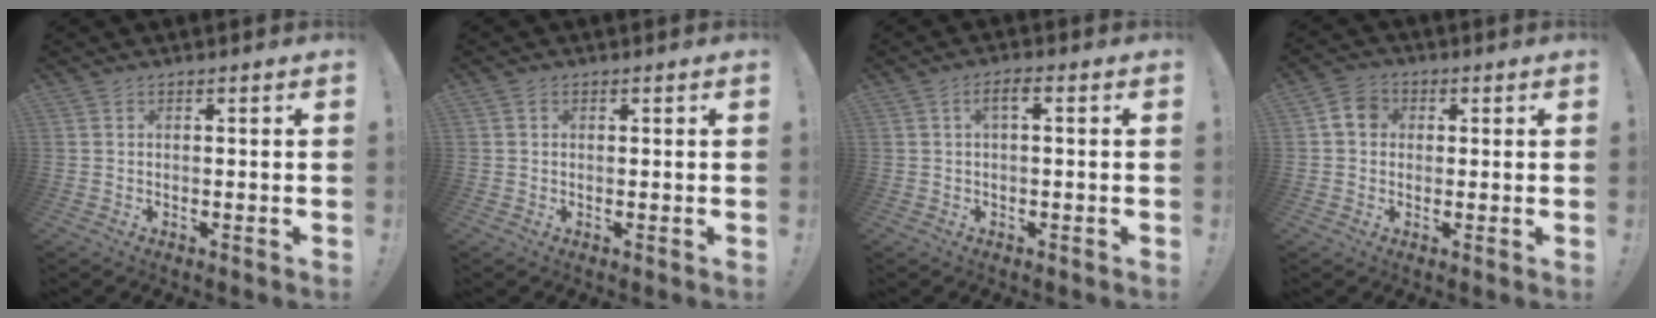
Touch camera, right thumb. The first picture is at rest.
{"total": 0.7, "force": [0.1, 0.7, 0.2], "torque": [0.001, 0.001, 0.001]}
{"total": 4.1, "force": [0.6, 0.8, 4.0], "torque": [-0.076, 0.007, 0.007]}
{"total": 5.6, "force": [0.9, 4.7, 2.9], "torque": [-0.047, 0.011, 0.019]}